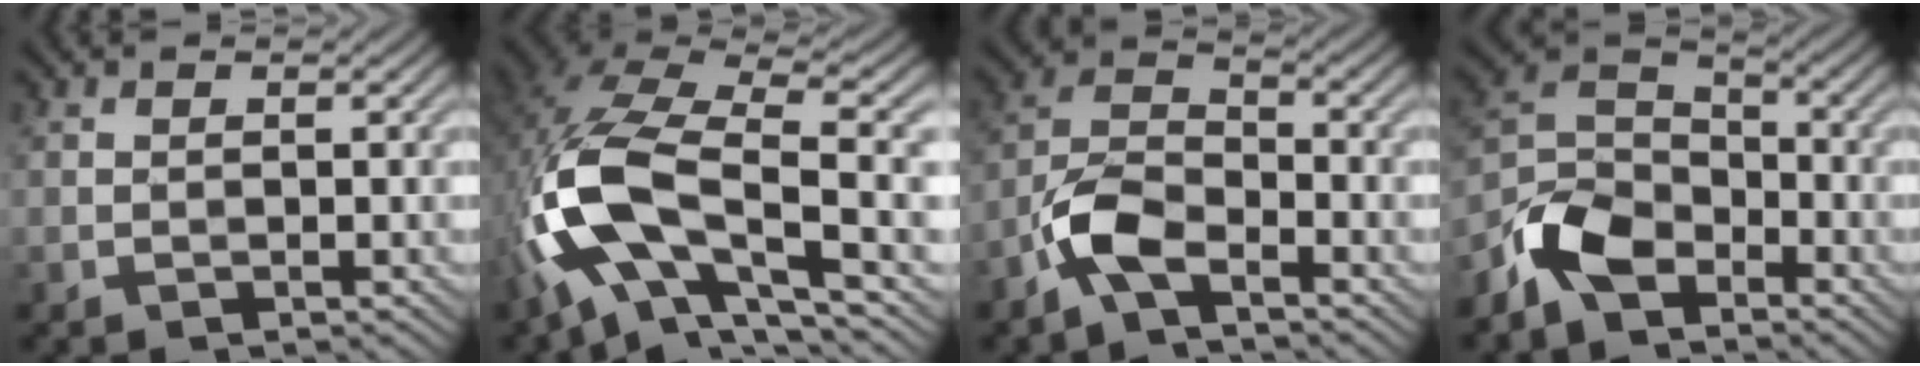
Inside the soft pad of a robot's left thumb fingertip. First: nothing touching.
{"total": 16.0, "force": [-3.6, 6.5, 14.2], "torque": [-0.307, 0.004, -0.071]}
{"total": 6.5, "force": [-4.1, 2.5, 4.3], "torque": [-0.091, 0.005, -0.098]}
{"total": 7.9, "force": [-5.4, 4.3, 3.9], "torque": [-0.084, 0.002, -0.126]}